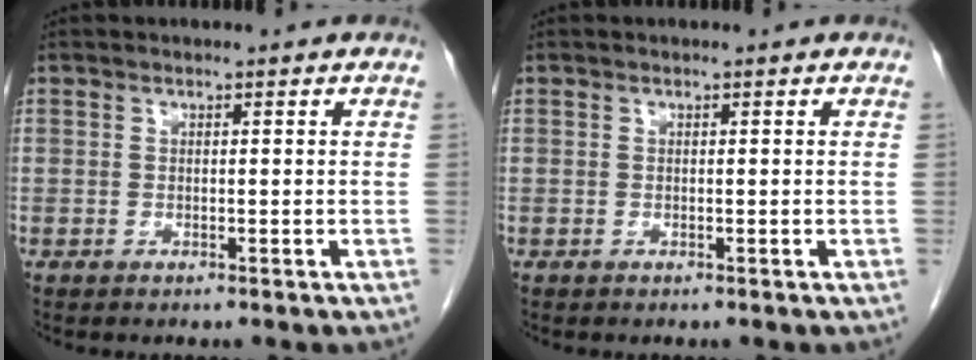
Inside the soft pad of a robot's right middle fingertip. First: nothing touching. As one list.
[{"total": 0.0}]